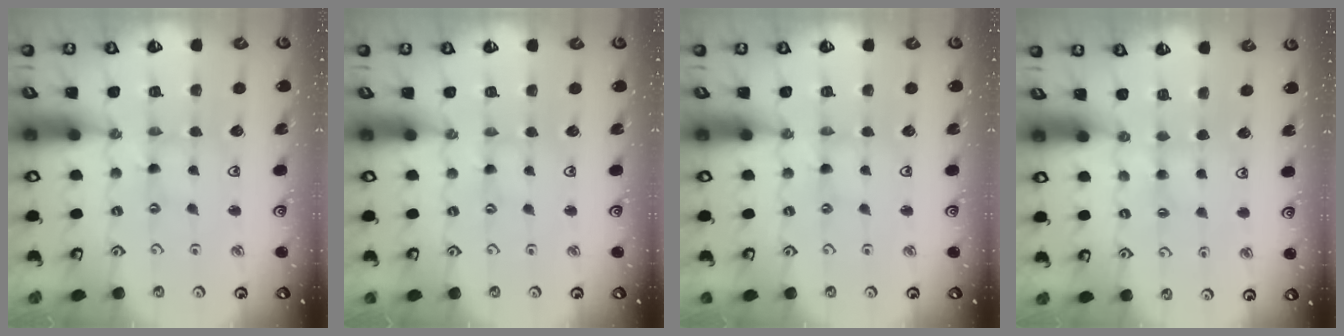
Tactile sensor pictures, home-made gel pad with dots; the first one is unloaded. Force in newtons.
{"total": 0.0}
{"total": 0.0}
{"total": 2.7, "press": 2.7, "slide": 0.5}